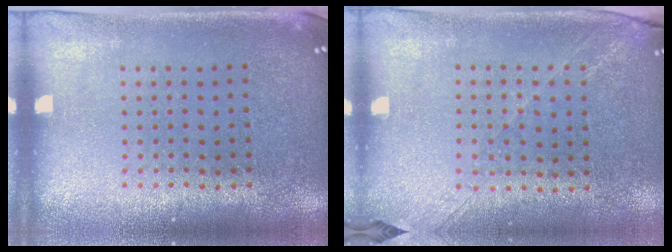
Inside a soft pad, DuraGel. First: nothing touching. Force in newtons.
{"total": 1.2, "press": 1.0, "slide": 0.7}